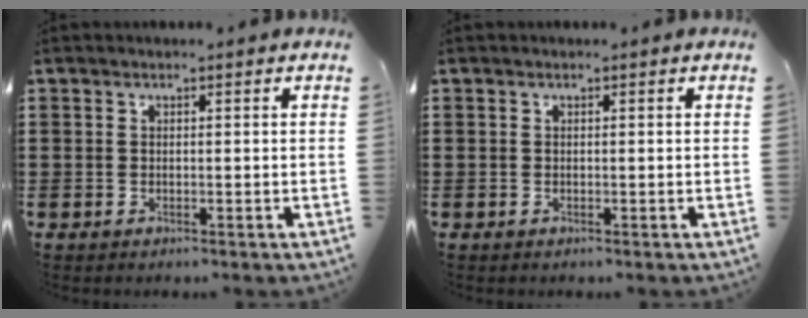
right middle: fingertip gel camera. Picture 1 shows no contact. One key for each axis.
{"total": 0.0}